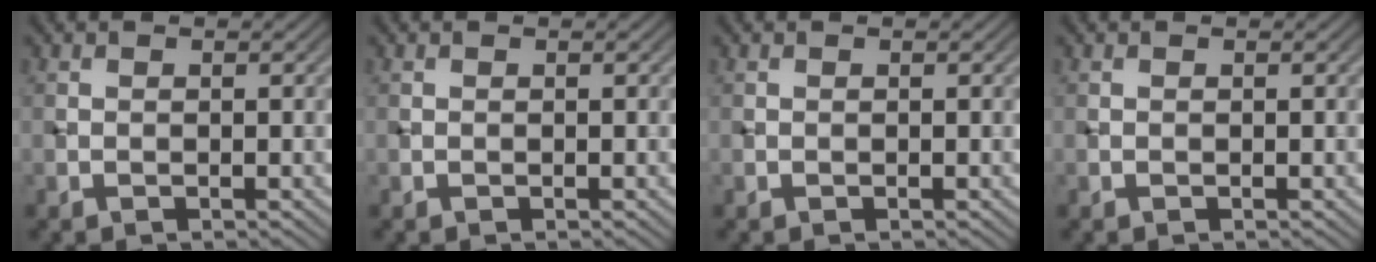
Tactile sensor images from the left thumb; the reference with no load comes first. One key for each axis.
{"total": 0.0}
{"total": 0.0}
{"total": 0.0}